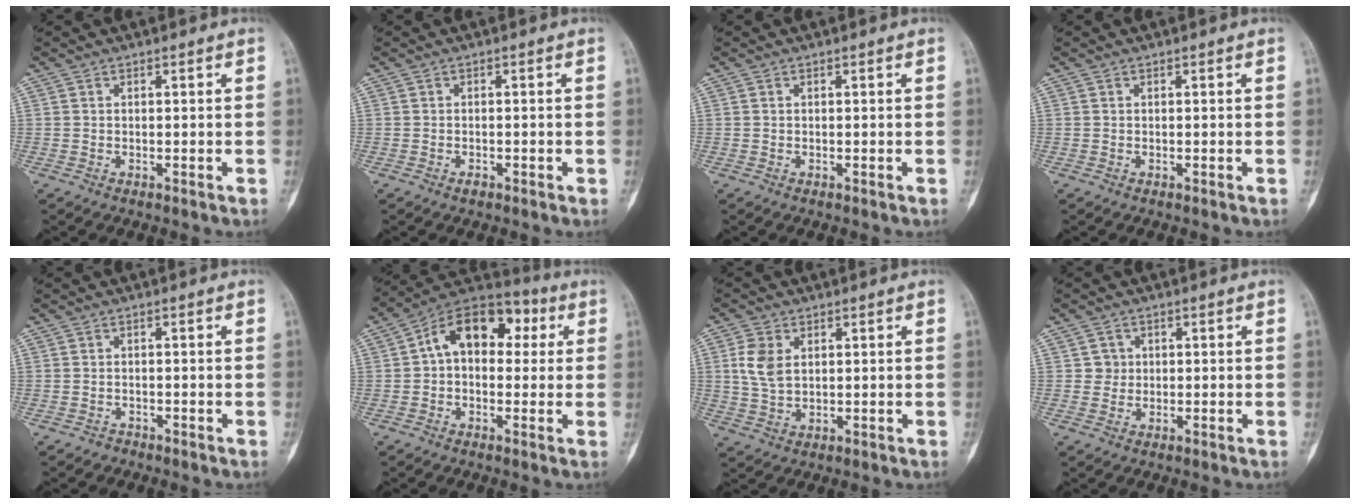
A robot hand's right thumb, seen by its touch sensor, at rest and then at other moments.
{"total": 1.0, "force": [-0.6, 0.6, 0.4], "torque": [-0.001, 0.004, -0.011]}
{"total": 0.0}
{"total": 0.0}
{"total": 1.0, "force": [-0.8, 0.6, -0.3], "torque": [0.006, 0.004, -0.019]}
{"total": 14.5, "force": [2.7, 9.7, 10.5], "torque": [-0.119, 0.039, 0.027]}
{"total": 6.4, "force": [1.5, 4.3, 4.5], "torque": [-0.084, 0.000, 0.034]}
{"total": 2.4, "force": [0.5, 2.4, 0.2], "torque": [0.020, 0.003, 0.004]}